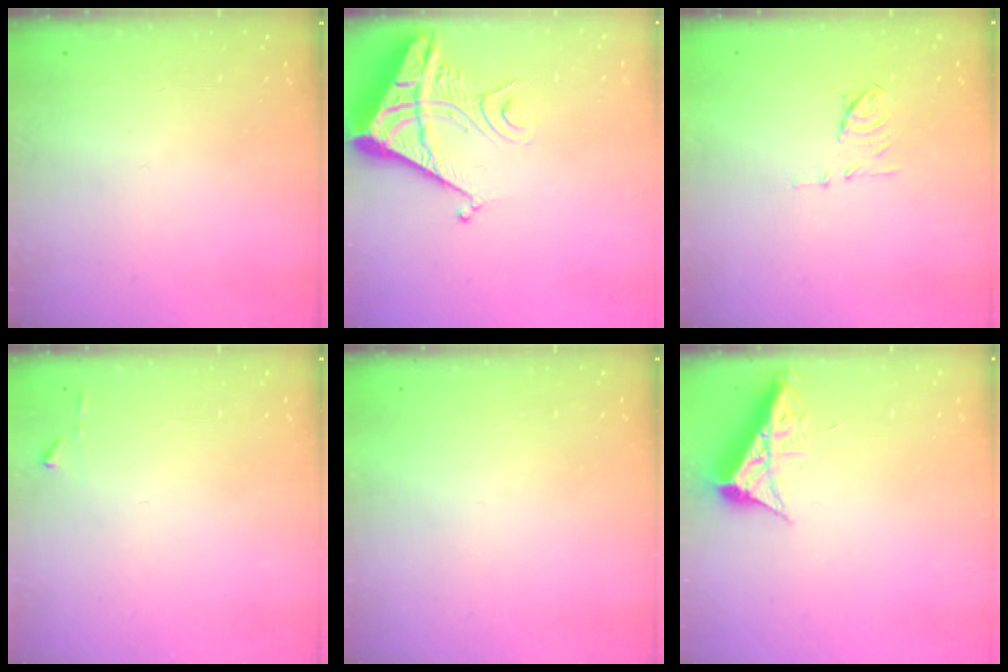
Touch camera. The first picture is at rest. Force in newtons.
{"total": 10.0, "press": 9.9, "slide": 1.3}
{"total": 6.7, "press": 6.6, "slide": 0.9}
{"total": 3.2, "press": 3.2, "slide": 0.4}
{"total": 1.5, "press": 1.5, "slide": 0.1}
{"total": 7.7, "press": 7.6, "slide": 1.0}